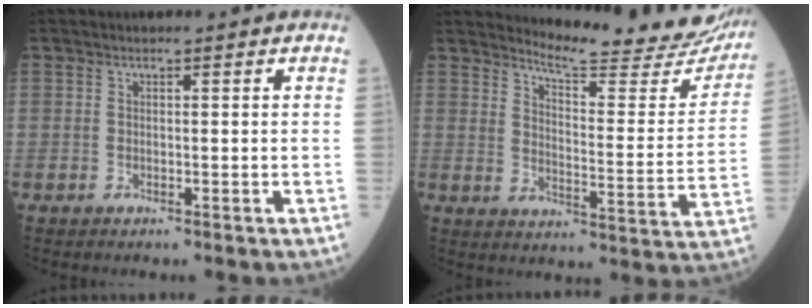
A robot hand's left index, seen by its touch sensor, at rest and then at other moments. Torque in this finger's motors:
{"motor_torque": [0.02, -0.16, 0.00, 0.00]}